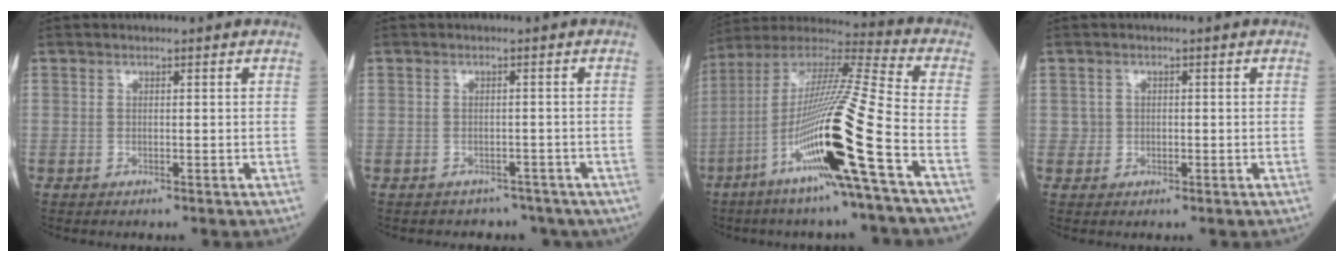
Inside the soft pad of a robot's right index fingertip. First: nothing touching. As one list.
[{"total": 4.5, "force": [-3.3, 3.1, 0.3], "torque": [0.007, 0.016, -0.039]}, {"total": 20.7, "force": [-8.0, -1.2, 19.0], "torque": [-0.392, -0.029, -0.161]}, {"total": 1.3, "force": [-0.1, 1.3, 0.1], "torque": [0.001, 0.004, -0.003]}]